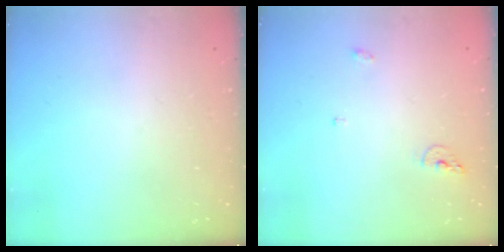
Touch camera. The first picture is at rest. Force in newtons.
{"total": 5.6, "press": 5.5, "slide": 0.9}